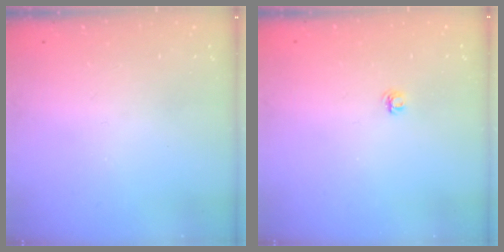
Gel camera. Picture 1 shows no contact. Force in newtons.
{"total": 4.1, "press": 4.1, "slide": 0.5}